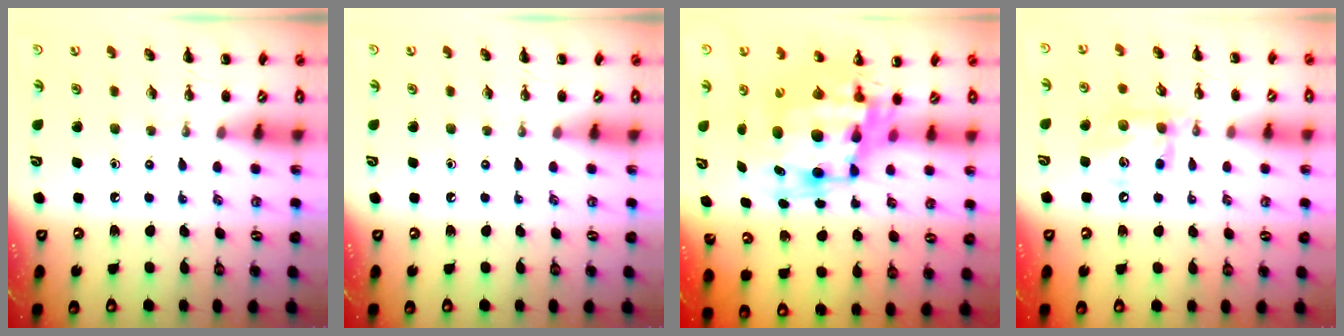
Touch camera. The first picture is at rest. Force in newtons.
{"total": 0.0}
{"total": 12.3, "press": 12.0, "slide": 2.9}
{"total": 12.1, "press": 11.9, "slide": 1.9}